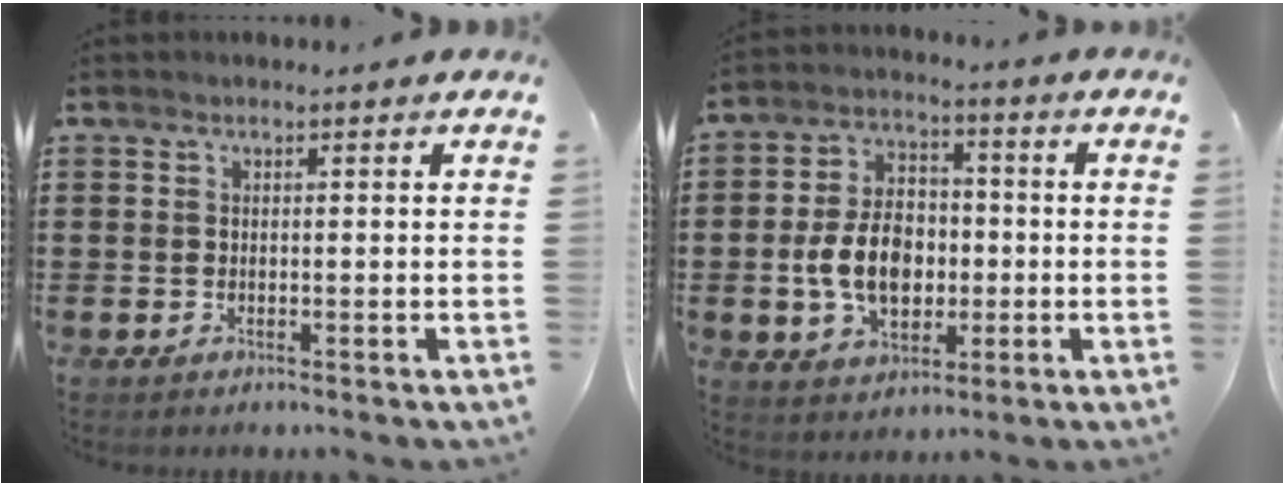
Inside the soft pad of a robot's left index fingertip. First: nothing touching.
{"total": 9.5, "force": [-1.3, 6.5, 6.8], "torque": [-0.145, 0.009, -0.027]}